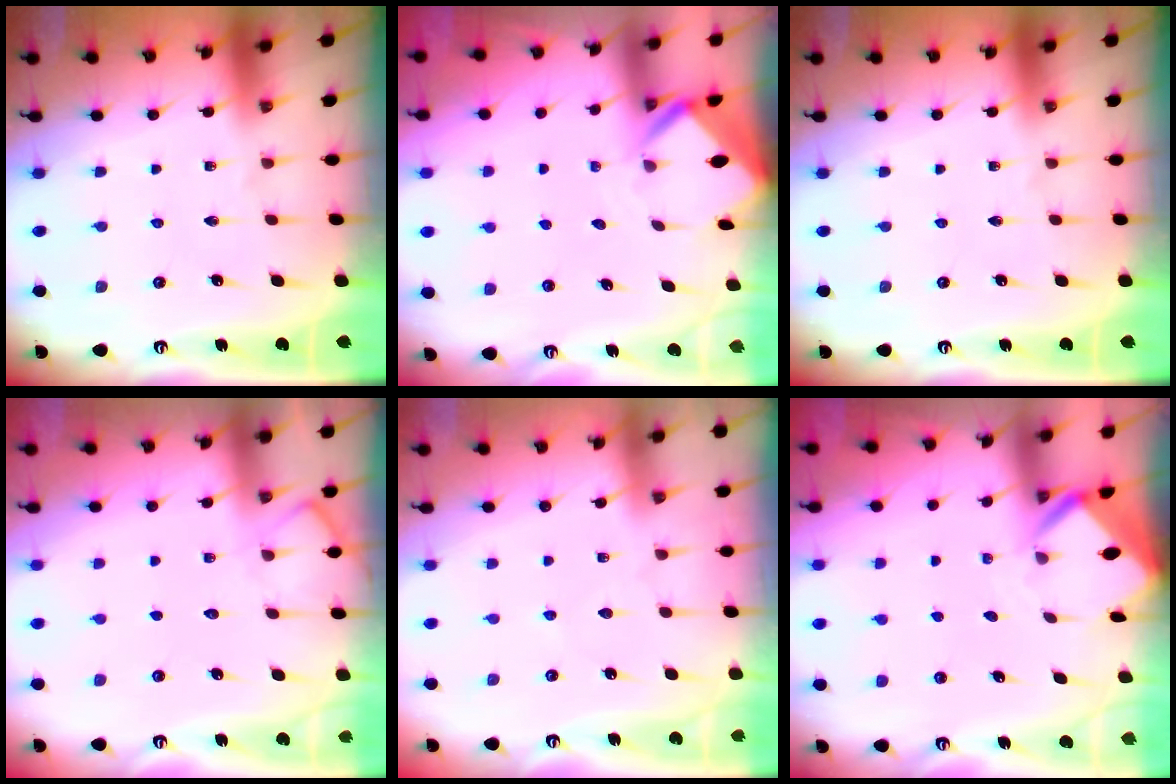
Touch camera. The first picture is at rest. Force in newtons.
{"total": 2.7, "press": 2.7, "slide": 0.2}
{"total": 0.0}
{"total": 6.5, "press": 6.5, "slide": 0.8}
{"total": 4.0, "press": 3.9, "slide": 0.6}
{"total": 2.6, "press": 2.6, "slide": 0.2}